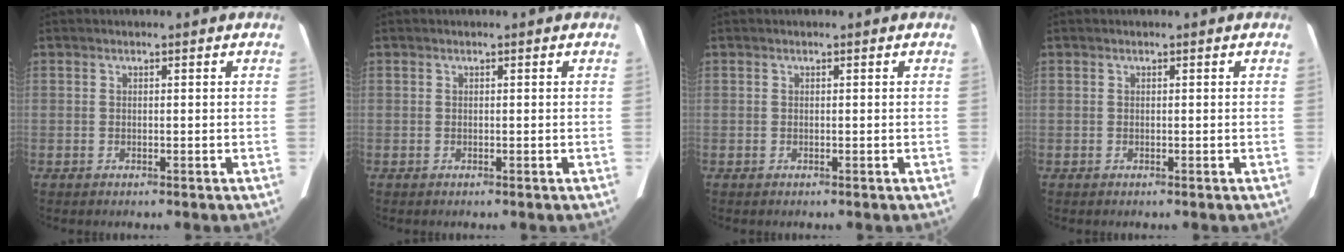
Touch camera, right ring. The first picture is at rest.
{"total": 0.0}
{"total": 0.0}
{"total": 0.0}